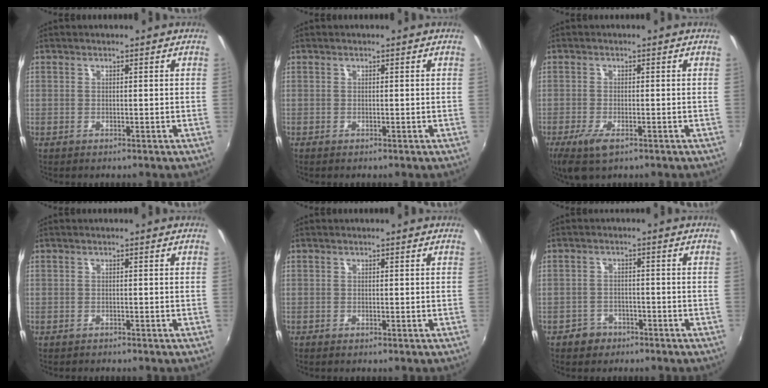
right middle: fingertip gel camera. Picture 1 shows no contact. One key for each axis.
{"total": 0.0}
{"total": 5.0, "fx": -2.8, "fy": 1.8, "fz": 3.7, "tx": -0.084, "ty": -0.019, "tz": -0.051}
{"total": 0.9, "fx": -0.9, "fy": 0.3, "fz": 0.0, "tx": -0.004, "ty": -0.002, "tz": -0.014}
{"total": 0.0}
{"total": 3.8, "fx": -2.7, "fy": 2.6, "fz": 0.4, "tx": -0.023, "ty": 0.008, "tz": -0.044}